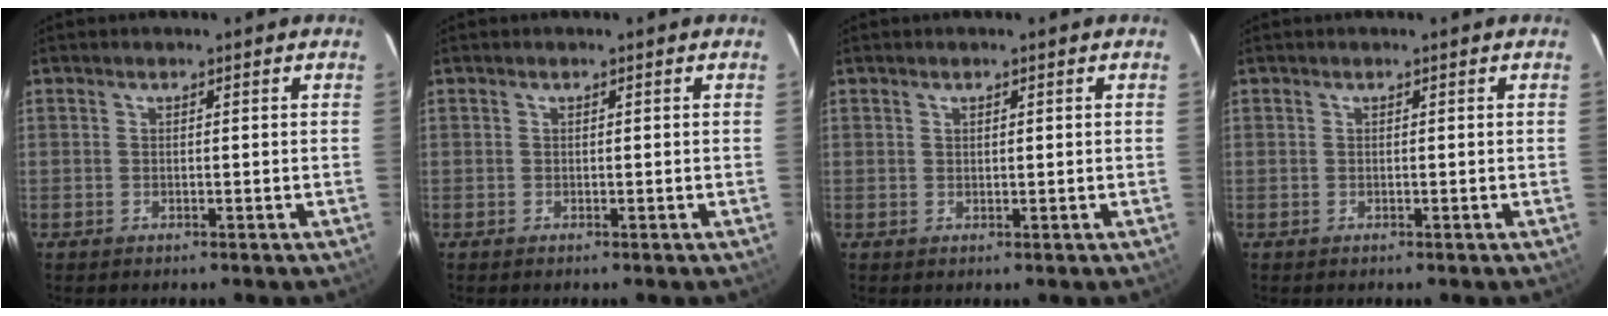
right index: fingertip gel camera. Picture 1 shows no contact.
{"total": 0.0}
{"total": 0.6, "force": [0.4, 0.3, 0.3], "torque": [-0.005, 0.003, 0.008]}
{"total": 0.0}